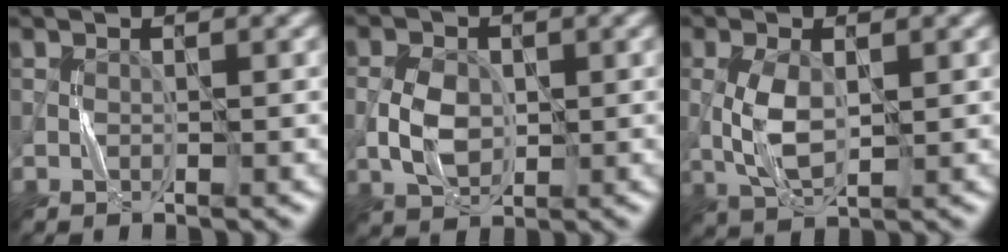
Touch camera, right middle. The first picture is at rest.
{"total": 3.5, "force": [-0.1, 2.5, 2.4], "torque": [-0.048, 0.001, -0.001]}
{"total": 3.8, "force": [0.1, 1.9, 3.3], "torque": [-0.080, -0.001, 0.008]}